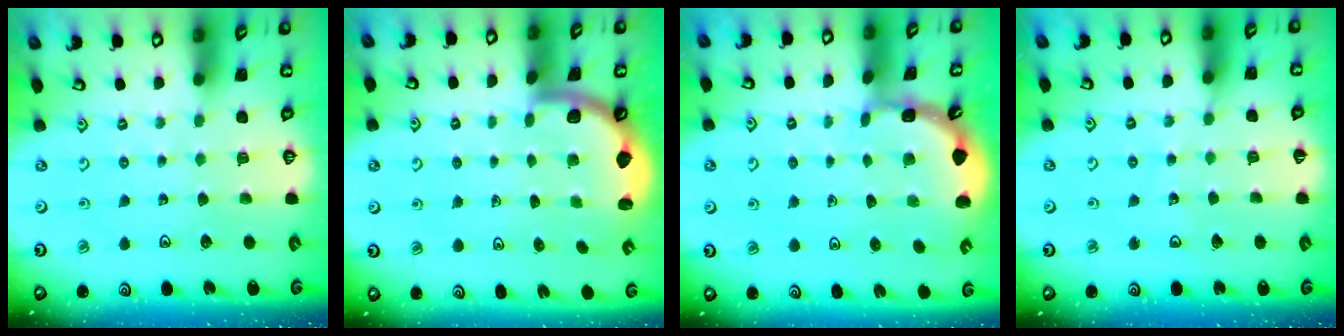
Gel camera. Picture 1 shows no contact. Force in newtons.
{"total": 1.6, "press": 1.6, "slide": 0.1}
{"total": 1.5, "press": 1.5, "slide": 0.1}
{"total": 3.6, "press": 3.6, "slide": 0.4}